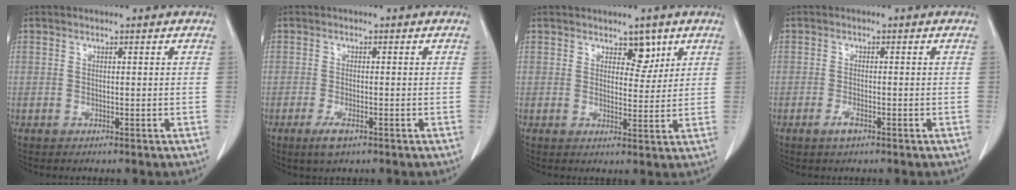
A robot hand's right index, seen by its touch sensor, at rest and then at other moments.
{"total": 2.8, "force": [-1.6, 0.7, 2.2], "torque": [-0.044, -0.004, -0.027]}
{"total": 3.4, "force": [2.1, 1.9, 1.9], "torque": [-0.017, -0.004, 0.033]}
{"total": 1.8, "force": [-1.1, 0.3, 1.3], "torque": [-0.029, -0.002, -0.020]}